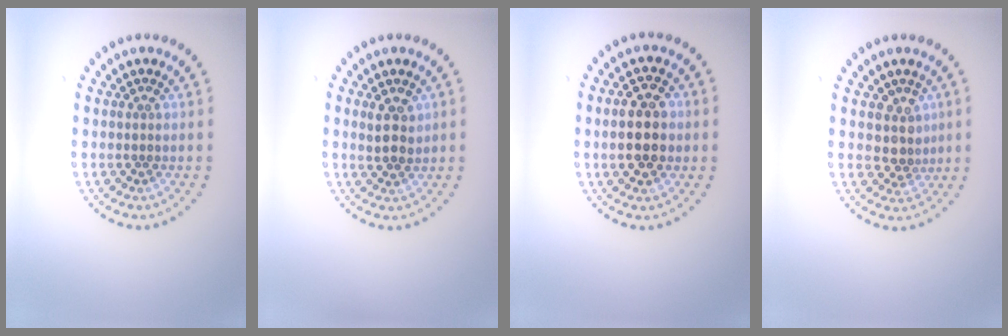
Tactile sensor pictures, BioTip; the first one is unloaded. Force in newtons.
{"total": 2.3, "press": 2.2, "slide": 0.7}
{"total": 5.2, "press": 5.2, "slide": 0.3}
{"total": 2.5, "press": 2.1, "slide": 1.5}